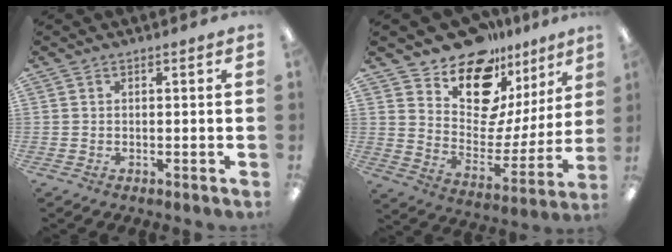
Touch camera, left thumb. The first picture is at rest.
{"total": 16.9, "force": [13.2, 8.6, 6.2], "torque": [-0.112, -0.113, 0.238]}